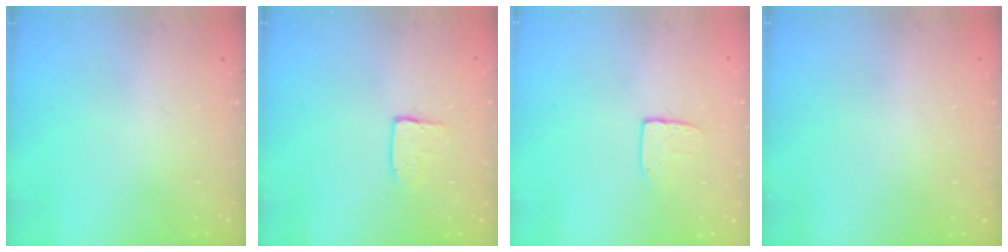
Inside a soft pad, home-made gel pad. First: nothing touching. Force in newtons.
{"total": 3.9, "press": 3.9, "slide": 0.1}
{"total": 6.5, "press": 6.5, "slide": 0.4}
{"total": 0.0}